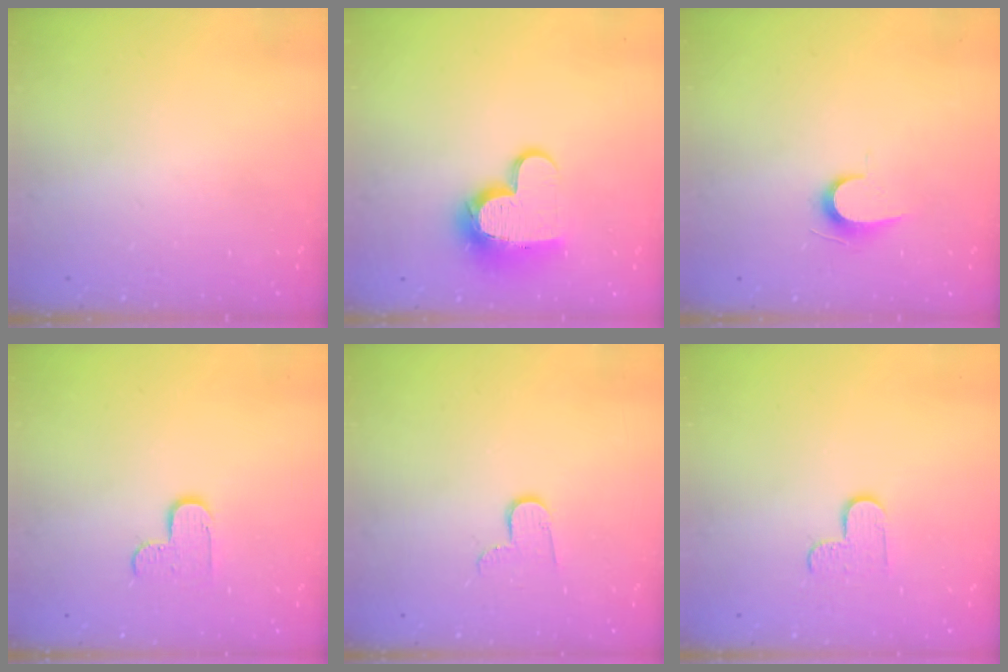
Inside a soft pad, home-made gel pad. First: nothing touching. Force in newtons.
{"total": 13.0, "press": 13.0, "slide": 1.2}
{"total": 6.1, "press": 6.0, "slide": 0.6}
{"total": 6.2, "press": 6.2, "slide": 0.3}
{"total": 6.5, "press": 6.4, "slide": 0.6}
{"total": 5.9, "press": 5.8, "slide": 0.6}